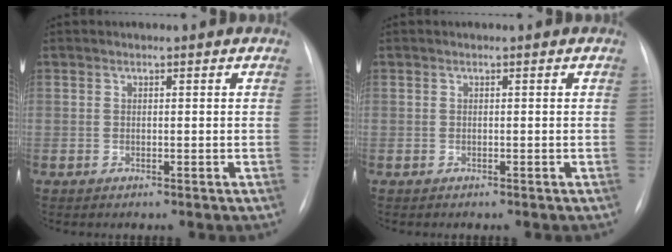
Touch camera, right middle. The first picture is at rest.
{"total": 0.0}